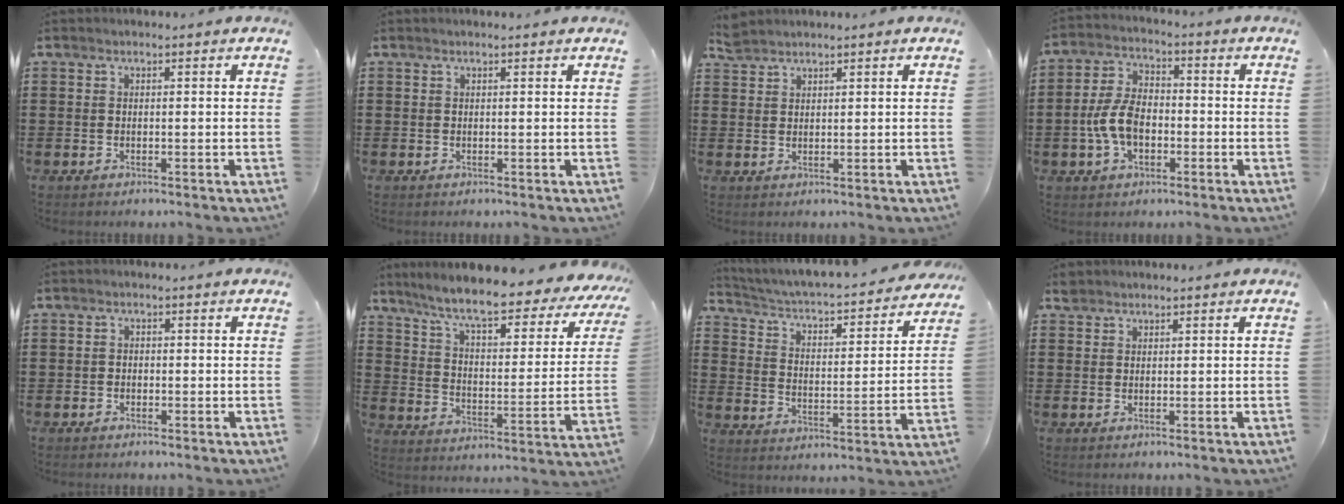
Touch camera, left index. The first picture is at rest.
{"total": 0.0}
{"total": 2.3, "force": [2.2, 0.5, 0.4], "torque": [-0.015, 0.002, 0.044]}
{"total": 7.7, "force": [-1.8, 4.5, 5.9], "torque": [-0.144, 0.002, -0.042]}
{"total": 0.9, "force": [-0.7, 0.6, 0.2], "torque": [-0.008, 0.000, -0.014]}
{"total": 8.9, "force": [7.3, 1.0, 5.0], "torque": [-0.116, -0.047, 0.119]}
{"total": 2.7, "force": [2.4, 0.3, 1.2], "torque": [-0.040, -0.032, 0.028]}
{"total": 1.3, "force": [1.2, 0.6, 0.3], "torque": [-0.009, 0.002, 0.023]}